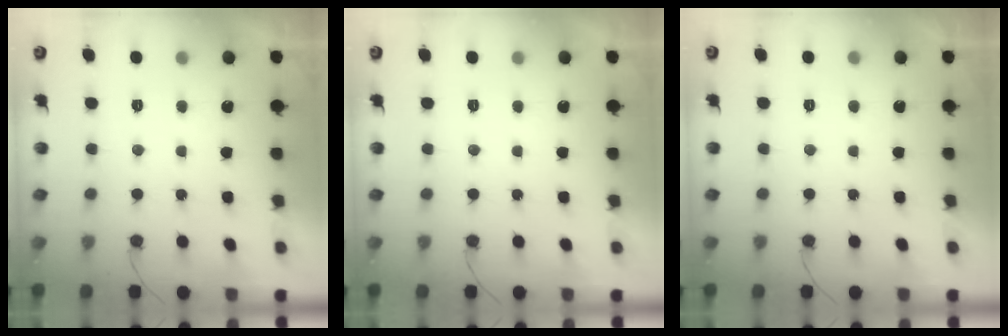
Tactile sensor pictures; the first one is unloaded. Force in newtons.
{"total": 0.0}
{"total": 1.7, "press": 1.7, "slide": 0.1}